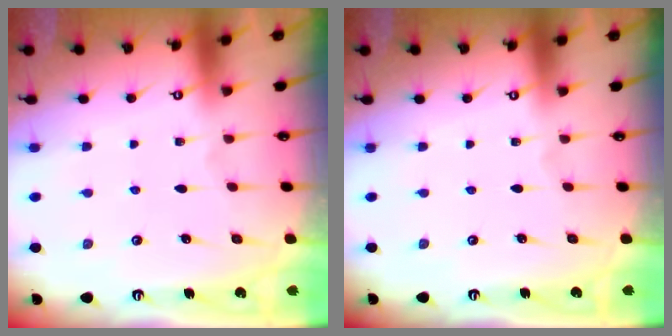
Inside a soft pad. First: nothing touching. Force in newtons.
{"total": 0.0}